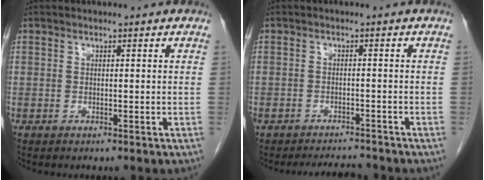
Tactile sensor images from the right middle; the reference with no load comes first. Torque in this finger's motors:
{"motor_torque": [0.12, -0.10, 0.03, 0.04]}